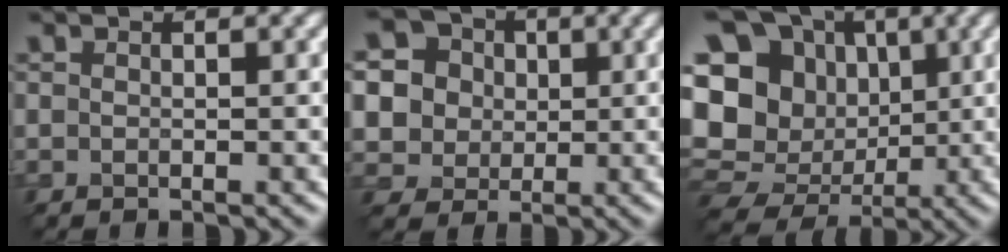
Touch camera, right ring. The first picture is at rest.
{"total": 8.3, "force": [2.2, 7.4, 3.0], "torque": [-0.079, 0.024, 0.031]}
{"total": 17.3, "force": [0.7, 15.2, 8.3], "torque": [-0.181, 0.023, -0.004]}